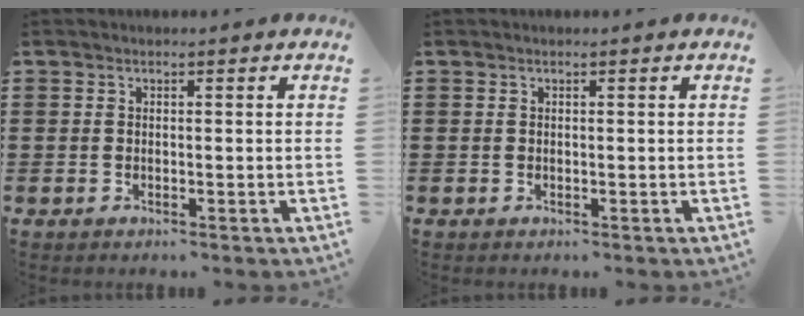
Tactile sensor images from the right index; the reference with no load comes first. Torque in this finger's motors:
{"motor_torque": [0.06, 2.08, 0.02, 0.00]}